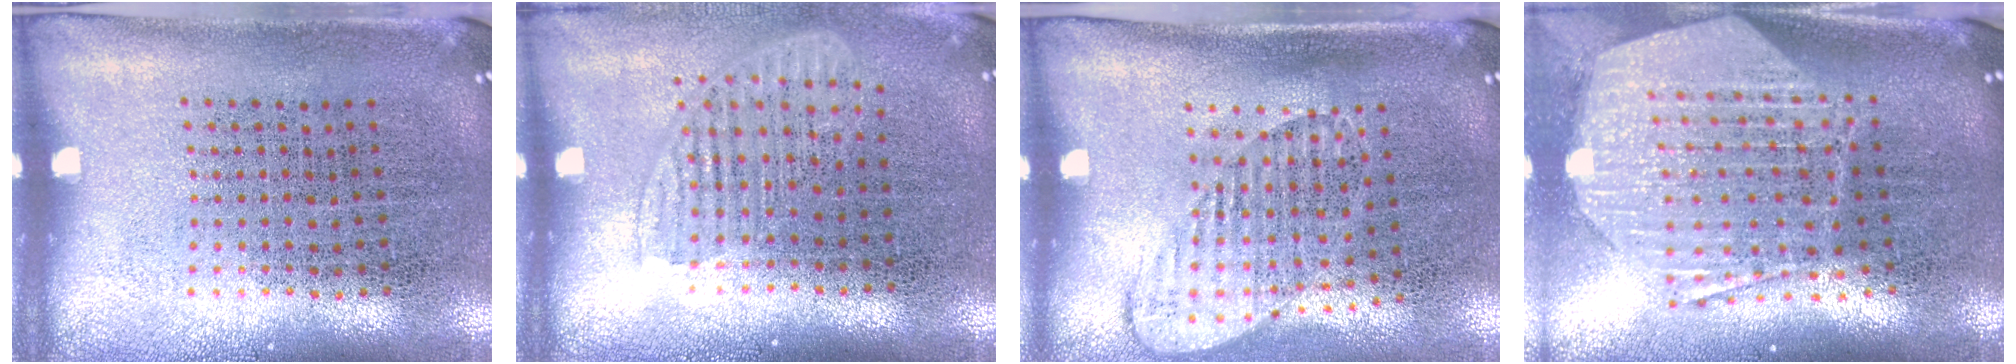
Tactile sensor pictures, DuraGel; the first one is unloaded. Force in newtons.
{"total": 1.4, "press": 1.2, "slide": 0.8}
{"total": 1.4, "press": 1.1, "slide": 0.8}
{"total": 3.0, "press": 2.4, "slide": 1.8}